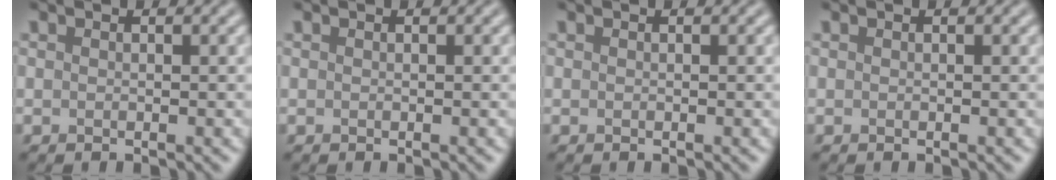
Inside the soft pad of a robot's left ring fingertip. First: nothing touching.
{"total": 0.0}
{"total": 0.0}
{"total": 0.0}